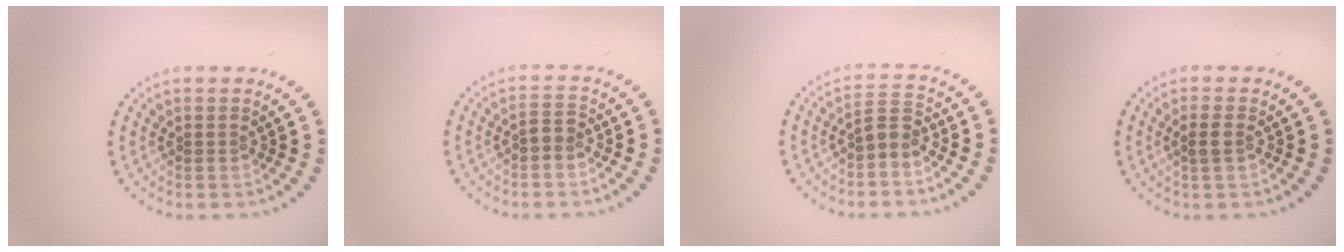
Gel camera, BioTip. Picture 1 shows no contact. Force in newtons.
{"total": 1.2, "press": 1.2, "slide": 0.4}
{"total": 1.8, "press": 1.5, "slide": 1.0}
{"total": 1.2, "press": 1.2, "slide": 0.3}